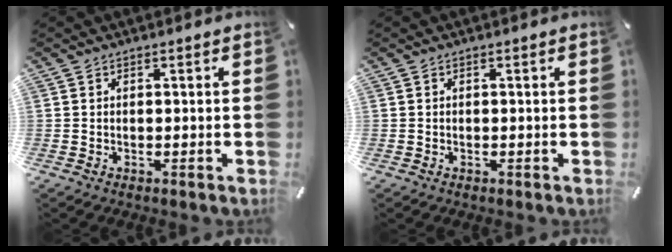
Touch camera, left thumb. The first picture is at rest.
{"total": 0.0}